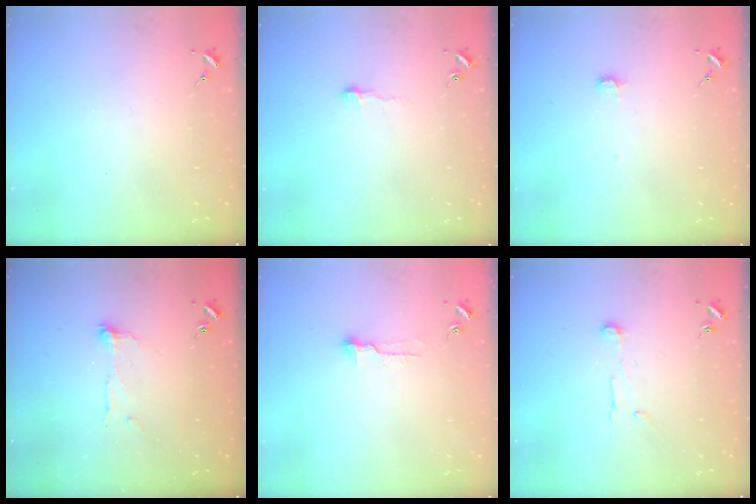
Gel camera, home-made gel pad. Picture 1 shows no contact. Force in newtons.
{"total": 3.4, "press": 3.3, "slide": 0.2}
{"total": 3.7, "press": 3.7, "slide": 0.4}
{"total": 7.3, "press": 7.2, "slide": 0.6}
{"total": 7.3, "press": 7.3, "slide": 0.7}
{"total": 6.8, "press": 6.7, "slide": 0.7}